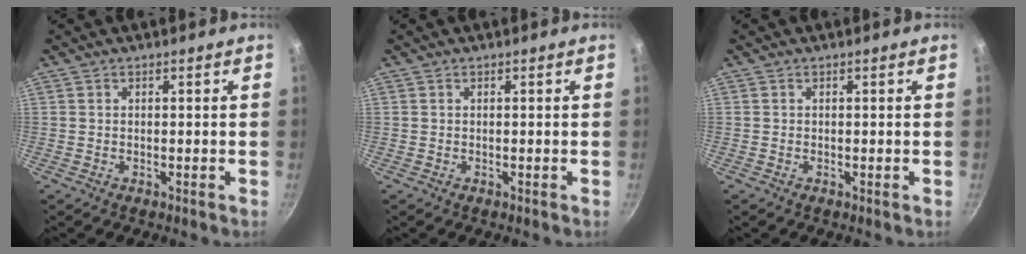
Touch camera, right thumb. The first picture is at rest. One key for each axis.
{"total": 0.0}
{"total": 0.0}